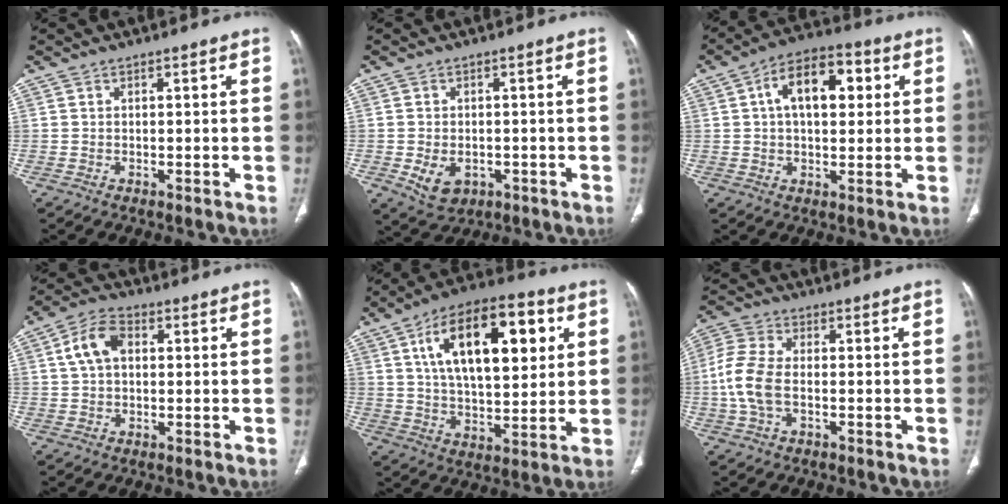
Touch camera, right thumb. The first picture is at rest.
{"total": 5.9, "force": [-1.8, 4.4, 3.6], "torque": [-0.055, 0.007, -0.014]}
{"total": 12.7, "force": [3.1, 7.2, 10.0], "torque": [-0.139, 0.020, 0.044]}
{"total": 7.5, "force": [1.5, 4.9, 5.4], "torque": [-0.102, 0.018, 0.023]}
{"total": 21.7, "force": [7.0, 10.3, 17.7], "torque": [-0.258, -0.006, 0.110]}
{"total": 9.2, "force": [-1.2, 5.4, 7.4], "torque": [-0.172, 0.017, -0.028]}